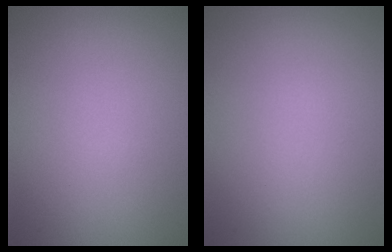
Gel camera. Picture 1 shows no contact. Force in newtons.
{"total": 0.0}